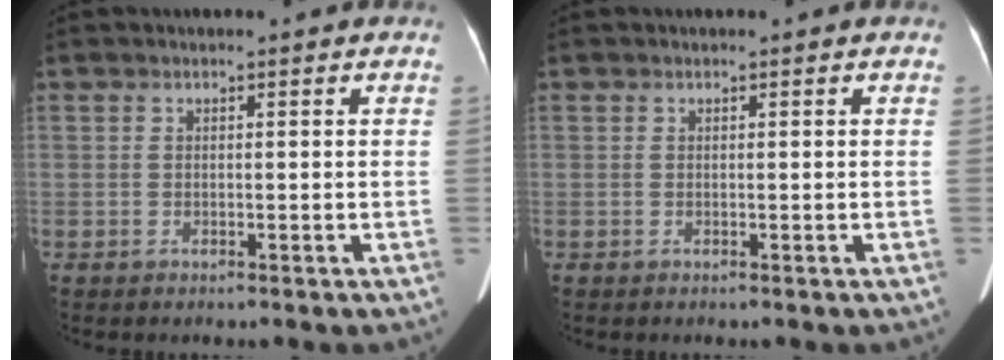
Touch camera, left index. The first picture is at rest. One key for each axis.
{"total": 0.0}